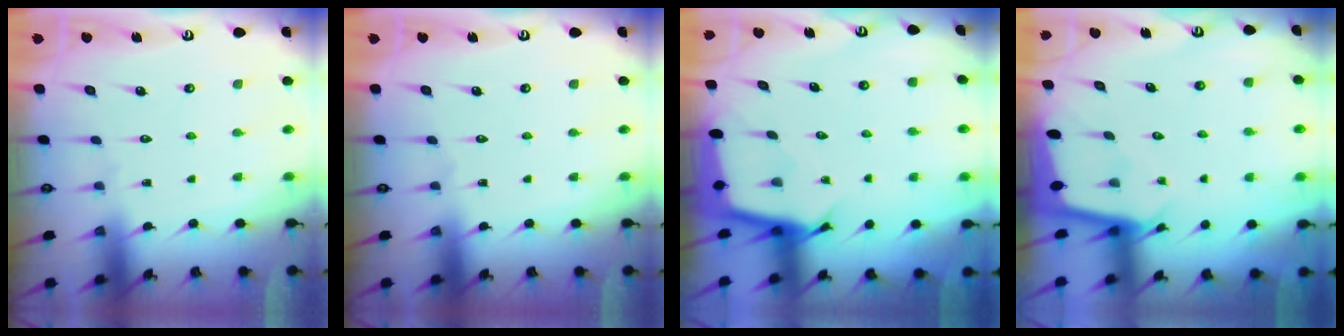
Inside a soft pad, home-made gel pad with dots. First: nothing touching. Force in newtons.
{"total": 0.0}
{"total": 2.7, "press": 2.7, "slide": 0.1}
{"total": 2.1, "press": 2.1, "slide": 0.1}